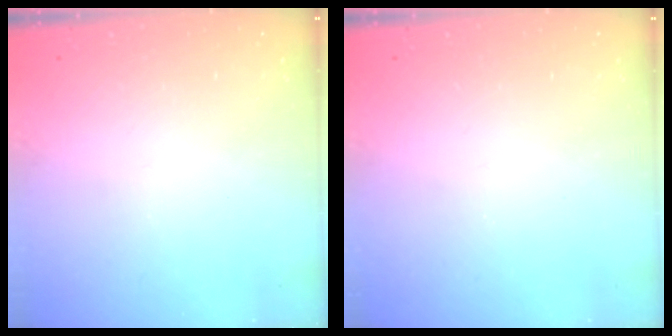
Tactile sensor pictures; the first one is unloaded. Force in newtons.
{"total": 0.0}